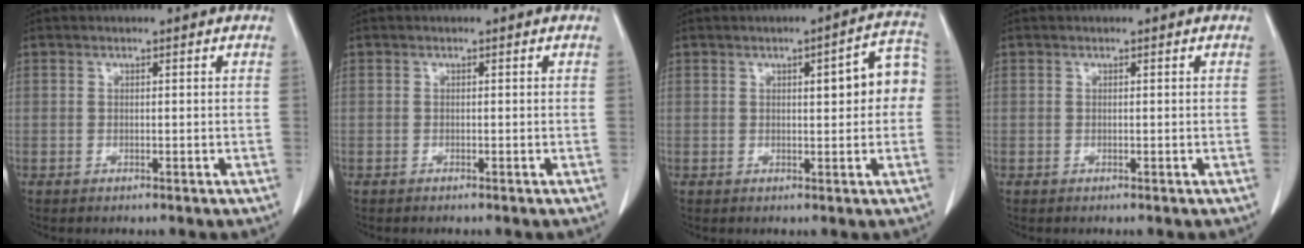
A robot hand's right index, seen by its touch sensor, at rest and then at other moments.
{"total": 0.0}
{"total": 7.0, "force": [0.8, 1.8, 6.7], "torque": [-0.080, 0.027, 0.008]}
{"total": 0.0}